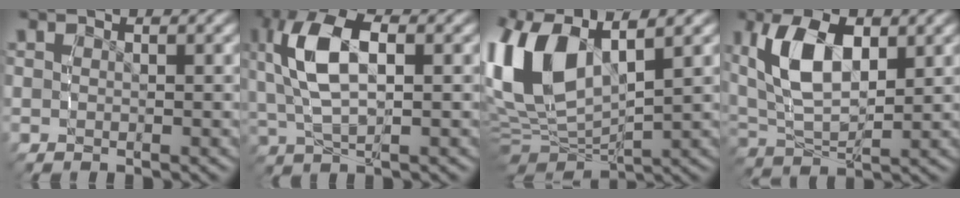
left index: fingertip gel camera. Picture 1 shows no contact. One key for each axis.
{"total": 6.9, "fx": 1.2, "fy": 3.8, "fz": 5.7, "tx": -0.139, "ty": 0.000, "tz": 0.027}
{"total": 11.4, "fx": 2.6, "fy": 7.4, "fz": 8.2, "tx": -0.191, "ty": -0.001, "tz": 0.044}
{"total": 7.2, "fx": 1.8, "fy": 4.5, "fz": 5.4, "tx": -0.132, "ty": -0.010, "tz": 0.037}